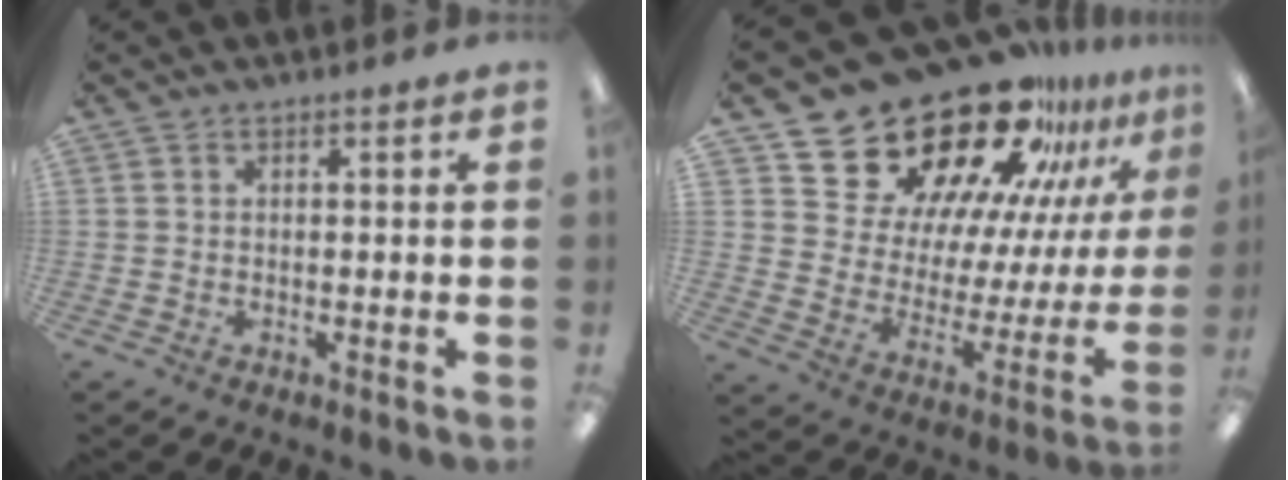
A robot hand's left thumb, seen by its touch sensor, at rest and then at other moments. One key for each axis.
{"total": 28.5, "fx": 23.8, "fy": 12.3, "fz": 9.8, "tx": -0.152, "ty": -0.183, "tz": 0.431}